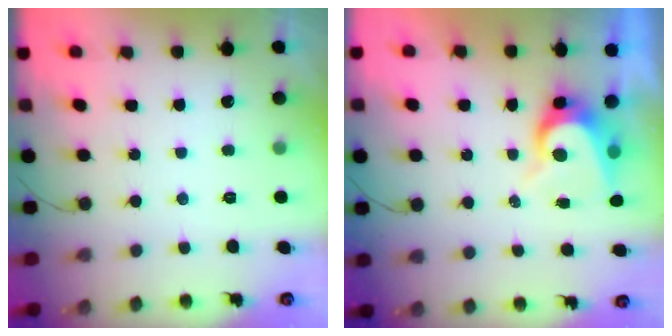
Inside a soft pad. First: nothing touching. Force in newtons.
{"total": 8.2, "press": 8.1, "slide": 1.0}